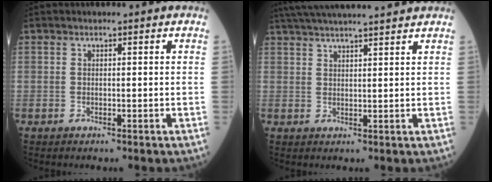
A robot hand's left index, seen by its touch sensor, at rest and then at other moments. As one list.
[{"total": 15.5, "force": [14.0, 0.5, 6.5], "torque": [-0.119, 0.036, 0.208]}]